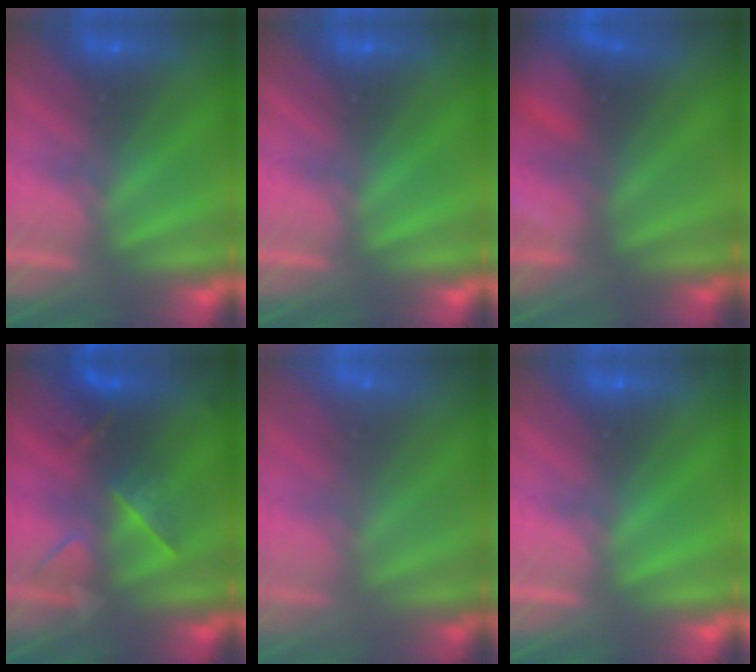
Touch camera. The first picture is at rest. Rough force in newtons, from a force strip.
{"total": 0.0}
{"total": 6.0}
{"total": 2.6}
{"total": 2.9}
{"total": 0.0}